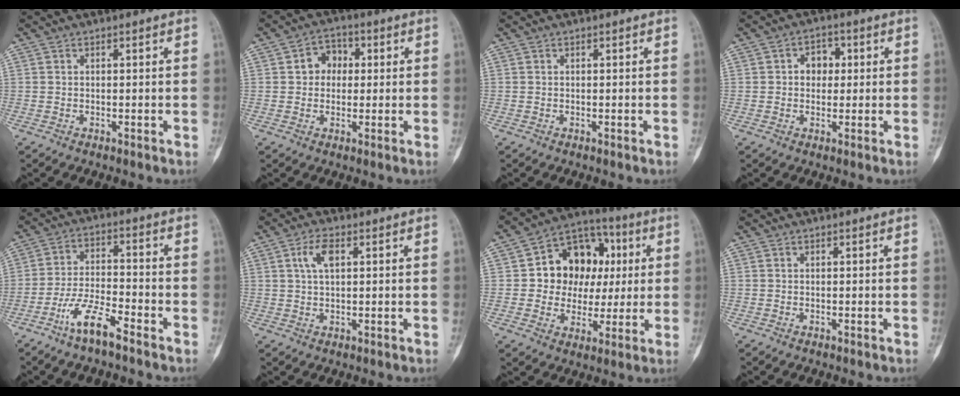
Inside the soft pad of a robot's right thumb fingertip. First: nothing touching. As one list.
[{"total": 5.7, "force": [0.8, 4.8, 3.0], "torque": [-0.015, 0.012, 0.005]}, {"total": 0.0}, {"total": 4.6, "force": [0.6, 3.7, 2.7], "torque": [-0.010, 0.009, 0.004]}, {"total": 8.5, "force": [-5.8, 2.0, 5.9], "torque": [-0.123, 0.032, -0.112]}, {"total": 4.4, "force": [1.4, 2.1, 3.6], "torque": [-0.070, 0.006, 0.026]}, {"total": 15.8, "force": [2.4, 12.7, 9.1], "torque": [-0.078, 0.019, 0.038]}, {"total": 0.0}]